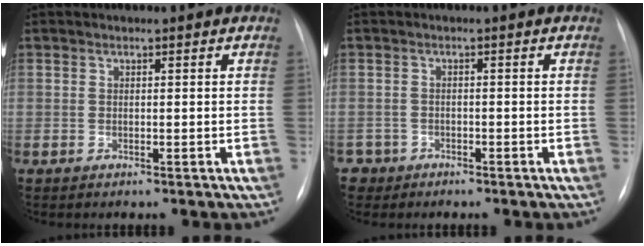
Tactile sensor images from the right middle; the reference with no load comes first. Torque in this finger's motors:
{"motor_torque": [1.06, -0.97, 0.58, 0.11]}